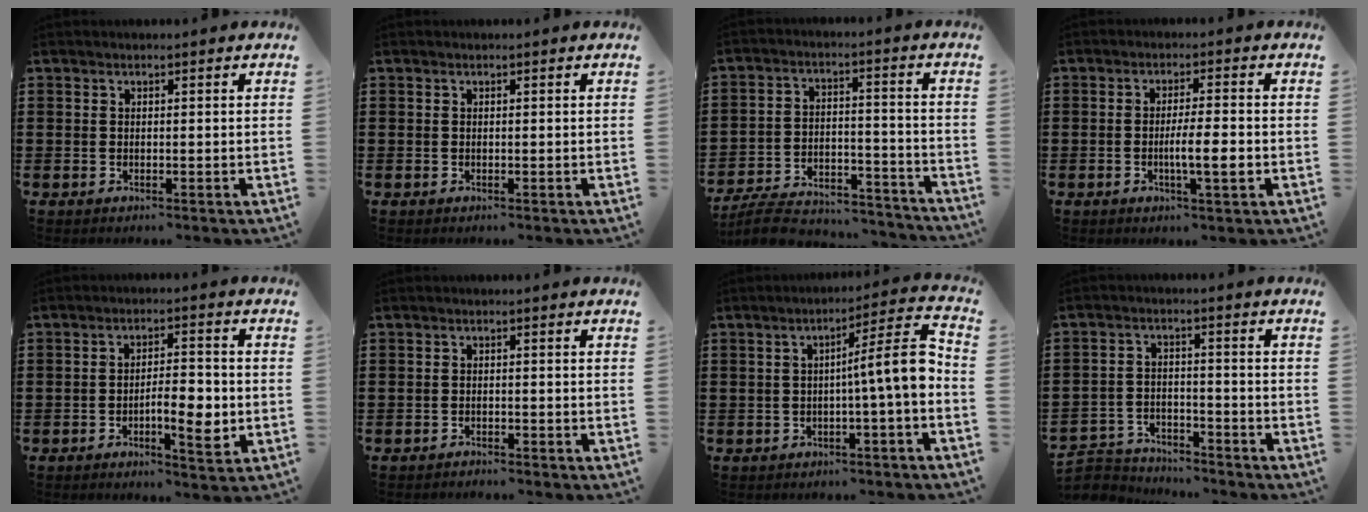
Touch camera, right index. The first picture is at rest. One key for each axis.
{"total": 0.0}
{"total": 7.5, "fx": -7.0, "fy": 1.7, "fz": 2.1, "tx": -0.037, "ty": 0.018, "tz": -0.136}
{"total": 5.1, "fx": -1.3, "fy": 0.6, "fz": 4.9, "tx": -0.083, "ty": -0.003, "tz": -0.023}
{"total": 5.9, "fx": -1.7, "fy": 2.1, "fz": 5.3, "tx": -0.089, "ty": 0.007, "tz": -0.031}
{"total": 1.2, "fx": -1.2, "fy": 0.1, "fz": 0.0, "tx": -0.003, "ty": 0.002, "tz": -0.026}
{"total": 8.6, "fx": -0.4, "fy": 1.0, "fz": 8.5, "tx": -0.128, "ty": -0.013, "tz": -0.014}
{"total": 4.3, "fx": -4.2, "fy": 1.0, "fz": -0.1, "tx": -0.013, "ty": 0.004, "tz": -0.093}